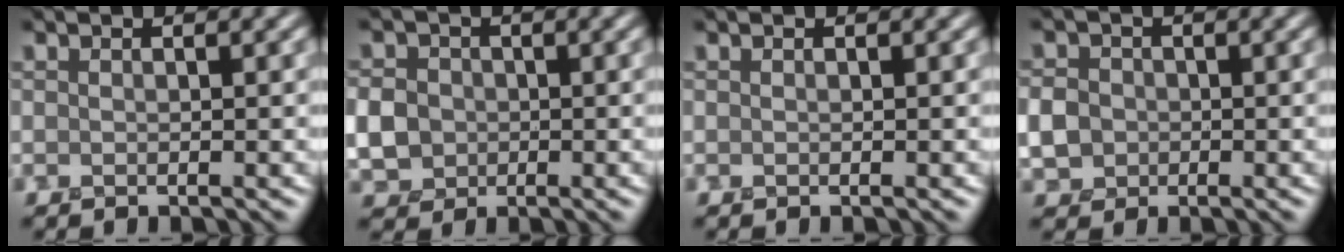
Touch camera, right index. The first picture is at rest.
{"total": 4.6, "force": [-0.5, 4.1, 2.1], "torque": [-0.050, 0.003, -0.021]}
{"total": 0.0}
{"total": 3.5, "force": [-0.4, 3.1, 1.5], "torque": [-0.029, 0.003, -0.017]}